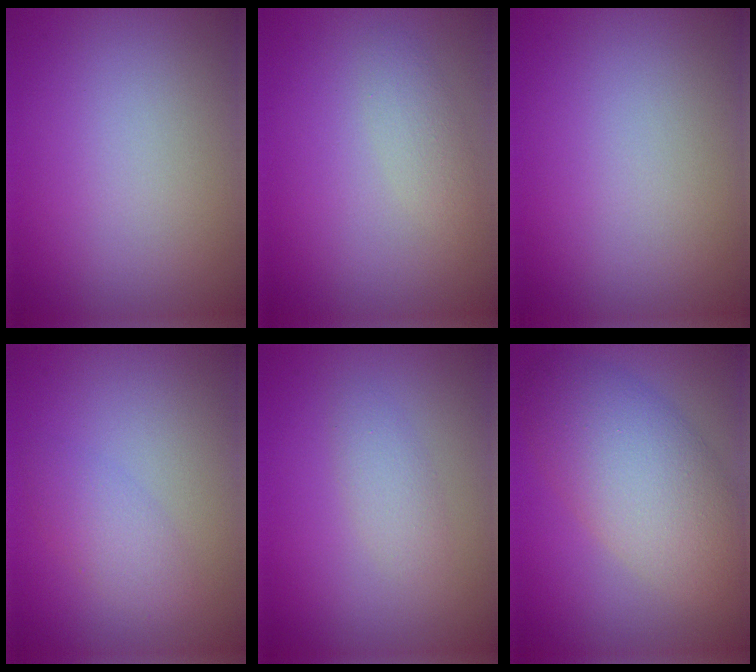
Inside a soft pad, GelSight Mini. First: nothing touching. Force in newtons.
{"total": 1.6, "press": 1.6, "slide": 0.1}
{"total": 0.0}
{"total": 2.2, "press": 2.2, "slide": 0.1}
{"total": 1.7, "press": 1.7, "slide": 0.1}
{"total": 7.9, "press": 7.9, "slide": 0.5}